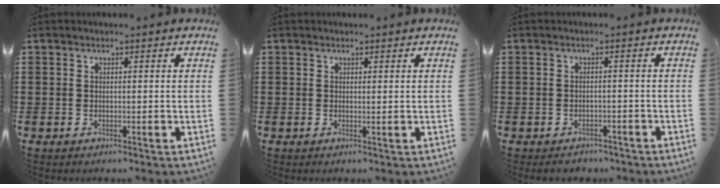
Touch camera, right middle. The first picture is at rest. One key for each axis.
{"total": 0.6, "fx": 0.4, "fy": -0.1, "fz": 0.4, "tx": -0.008, "ty": -0.004, "tz": 0.008}
{"total": 1.4, "fx": -1.4, "fy": 0.4, "fz": 0.1, "tx": -0.009, "ty": -0.001, "tz": -0.029}